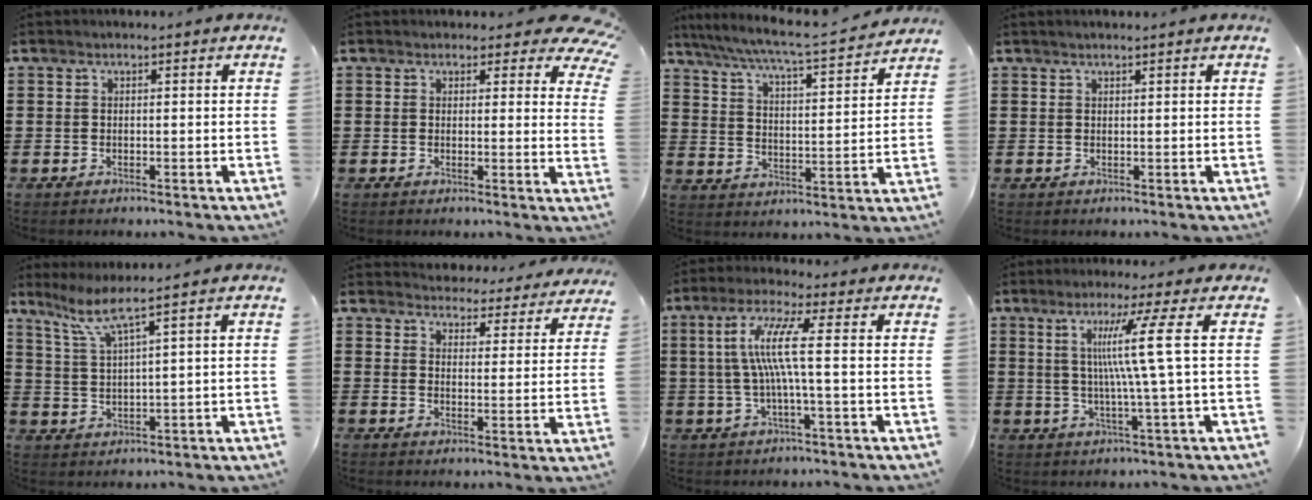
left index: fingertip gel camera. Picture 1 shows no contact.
{"total": 3.6, "force": [2.8, 1.7, 1.3], "torque": [-0.014, -0.010, 0.046]}
{"total": 5.9, "force": [5.3, -0.2, 2.6], "torque": [-0.073, -0.038, 0.084]}
{"total": 0.8, "force": [0.7, 0.0, 0.4], "torque": [-0.008, -0.001, 0.014]}
{"total": 4.6, "force": [3.0, -0.3, 3.4], "torque": [-0.079, -0.010, 0.049]}
{"total": 4.5, "force": [4.5, 0.5, -0.1], "torque": [-0.014, -0.031, 0.077]}
{"total": 7.8, "force": [0.2, 0.2, 7.8], "torque": [-0.172, -0.005, -0.012]}
{"total": 9.5, "force": [2.0, -1.4, 9.2], "torque": [-0.178, 0.002, 0.020]}